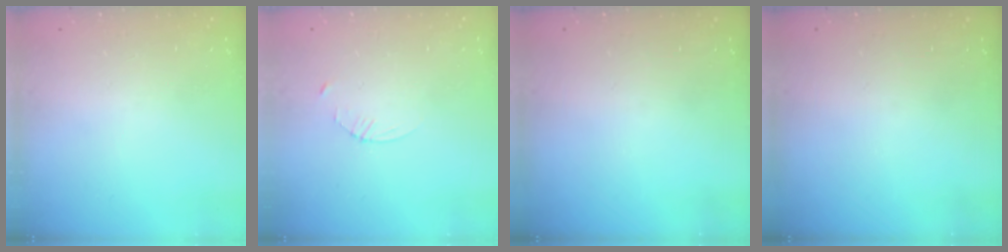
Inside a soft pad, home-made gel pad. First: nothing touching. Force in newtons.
{"total": 2.3, "press": 2.3, "slide": 0.3}
{"total": 0.0}
{"total": 0.0}